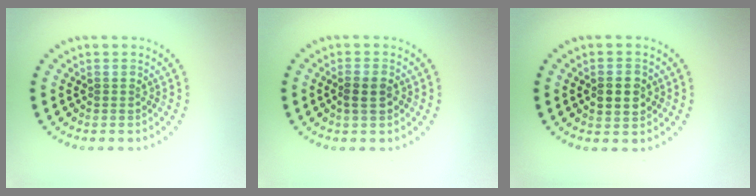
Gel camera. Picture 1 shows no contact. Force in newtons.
{"total": 2.0, "press": 2.0, "slide": 0.5}
{"total": 2.6, "press": 2.6, "slide": 0.2}